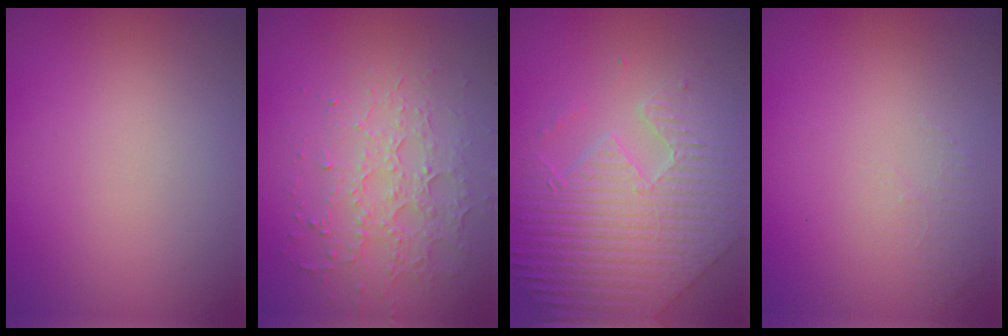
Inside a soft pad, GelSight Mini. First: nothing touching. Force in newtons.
{"total": 3.5, "press": 3.3, "slide": 1.0}
{"total": 8.2, "press": 6.4, "slide": 5.1}
{"total": 1.3, "press": 1.2, "slide": 0.3}